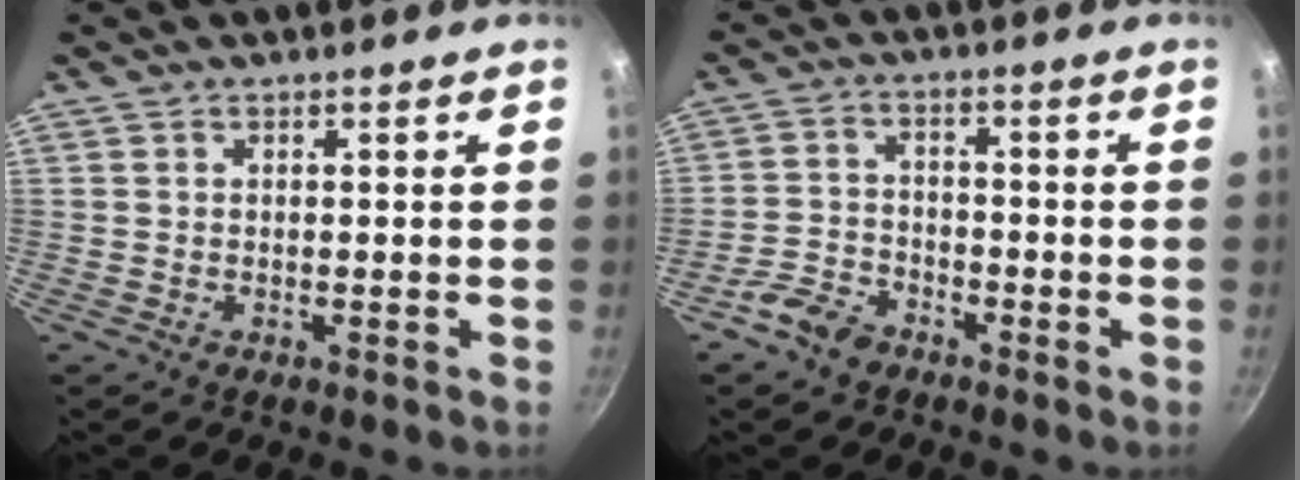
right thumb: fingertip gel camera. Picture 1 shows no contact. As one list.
[{"total": 5.7, "force": [-3.9, 3.5, 2.2], "torque": [-0.040, 0.038, -0.079]}]